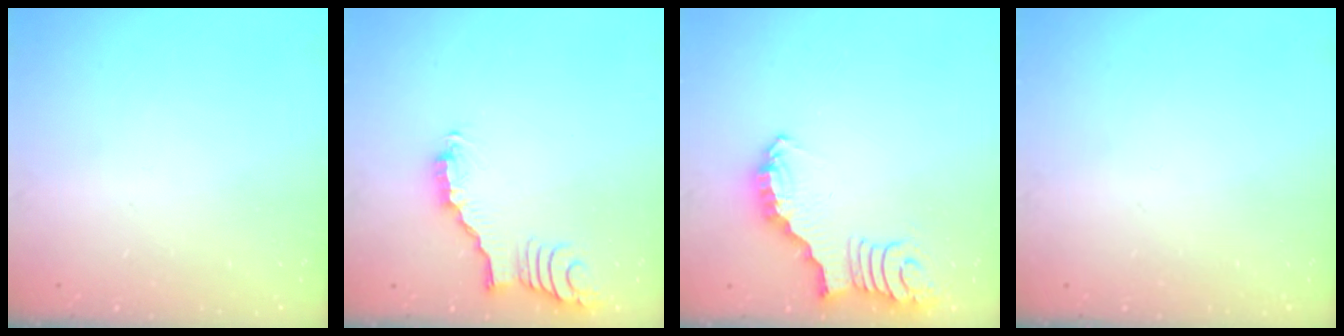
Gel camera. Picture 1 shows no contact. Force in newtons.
{"total": 3.0, "press": 2.9, "slide": 0.4}
{"total": 2.7, "press": 2.7, "slide": 0.6}
{"total": 0.0}